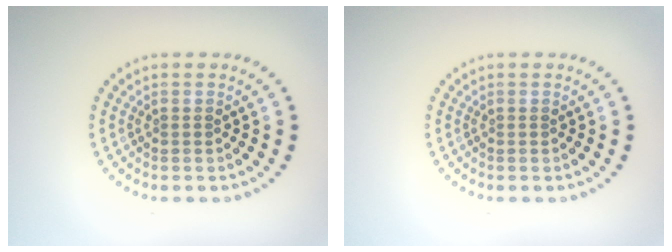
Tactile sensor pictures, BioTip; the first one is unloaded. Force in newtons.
{"total": 0.0}